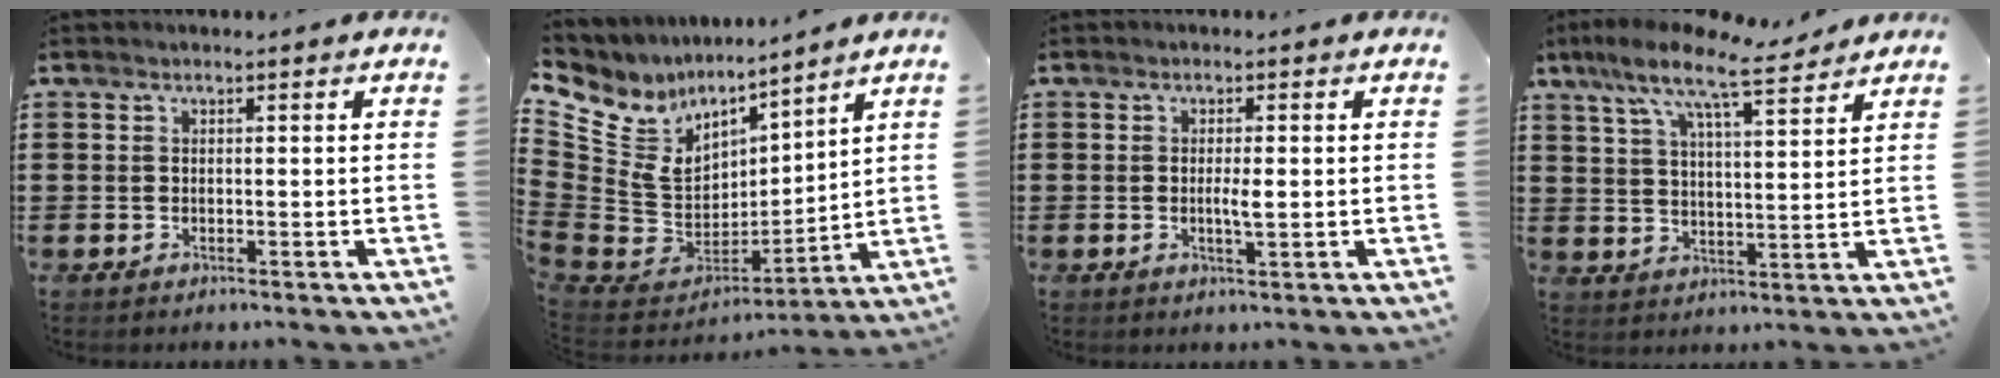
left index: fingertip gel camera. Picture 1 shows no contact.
{"total": 8.4, "force": [4.0, 6.7, 3.0], "torque": [-0.121, -0.045, 0.075]}
{"total": 2.4, "force": [-0.1, 0.4, 2.4], "torque": [-0.044, -0.004, -0.003]}
{"total": 9.3, "force": [7.4, 1.3, 5.5], "torque": [-0.133, -0.028, 0.127]}